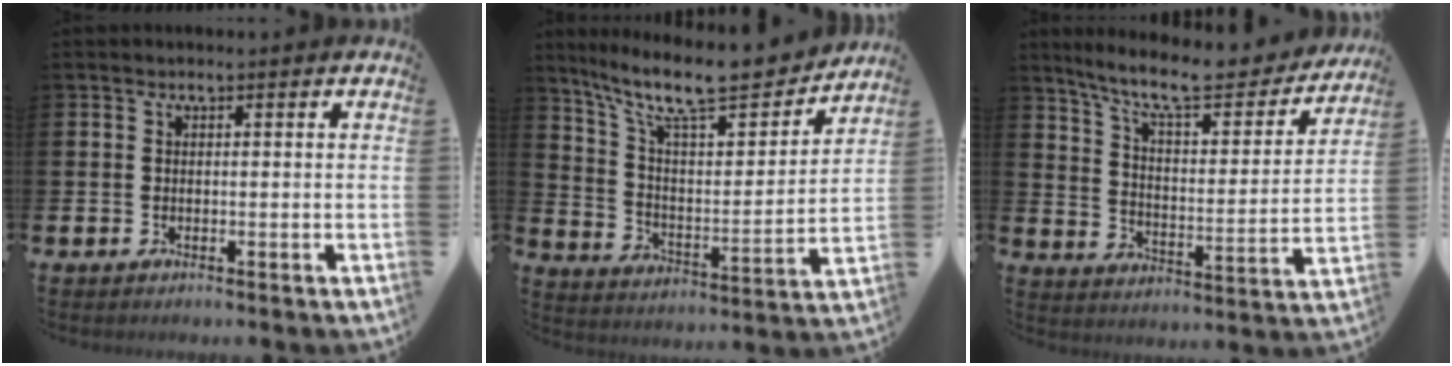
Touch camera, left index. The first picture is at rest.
{"total": 12.4, "force": [10.7, 2.6, 5.7], "torque": [-0.138, -0.072, 0.184]}
{"total": 10.7, "force": [9.4, 2.1, 4.8], "torque": [-0.116, -0.061, 0.157]}